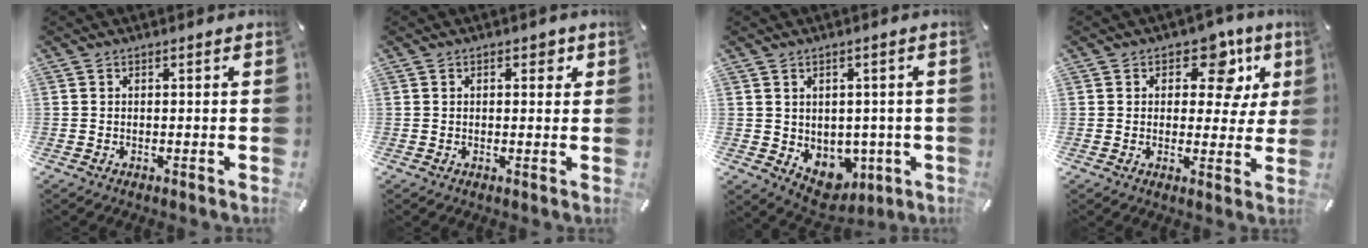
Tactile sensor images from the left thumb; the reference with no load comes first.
{"total": 2.1, "force": [0.7, 1.3, 1.5], "torque": [-0.016, 0.002, 0.006]}
{"total": 6.4, "force": [0.1, 6.0, 2.2], "torque": [-0.018, -0.013, 0.011]}
{"total": 11.9, "force": [4.8, 7.4, 7.9], "torque": [-0.096, -0.015, 0.077]}